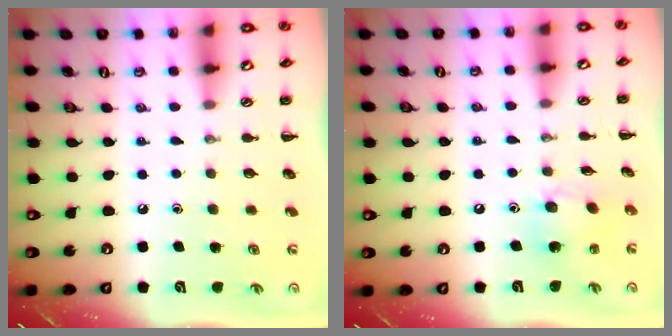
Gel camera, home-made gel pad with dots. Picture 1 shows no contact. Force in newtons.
{"total": 7.5, "press": 7.5, "slide": 0.6}